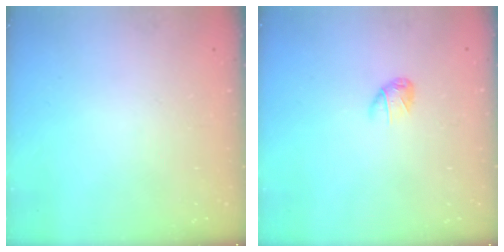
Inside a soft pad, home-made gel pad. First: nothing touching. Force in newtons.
{"total": 5.8, "press": 5.5, "slide": 1.9}